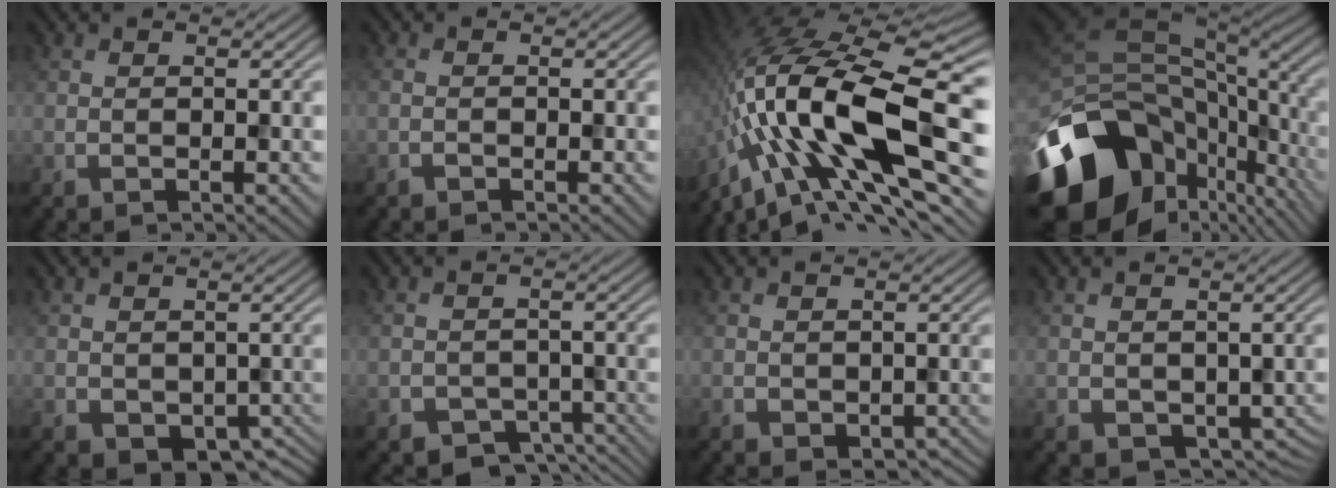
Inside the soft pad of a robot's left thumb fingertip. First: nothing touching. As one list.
[{"total": 0.5, "force": [-0.5, 0.0, 0.1], "torque": [-0.001, -0.003, -0.010]}, {"total": 18.9, "force": [-5.4, 7.8, 16.3], "torque": [-0.309, 0.009, -0.102]}, {"total": 18.6, "force": [-8.0, 13.2, 10.3], "torque": [-0.236, -0.030, -0.112]}, {"total": 3.4, "force": [-1.3, 2.4, 1.9], "torque": [-0.027, -0.025, -0.002]}, {"total": 3.6, "force": [-2.9, 2.1, 0.7], "torque": [0.002, -0.019, -0.037]}, {"total": 2.1, "force": [-1.3, 1.3, 1.1], "torque": [-0.005, -0.015, -0.004]}, {"total": 2.9, "force": [-0.5, 2.3, 1.6], "torque": [-0.026, -0.022, 0.006]}]